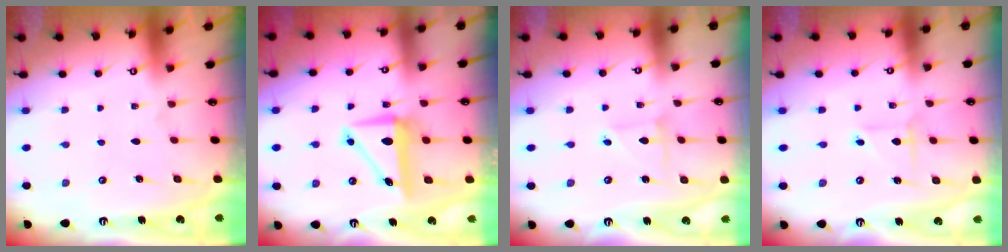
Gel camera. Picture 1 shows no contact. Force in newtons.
{"total": 7.4, "press": 7.2, "slide": 1.7}
{"total": 2.9, "press": 2.9, "slide": 0.3}
{"total": 3.0, "press": 3.0, "slide": 0.3}